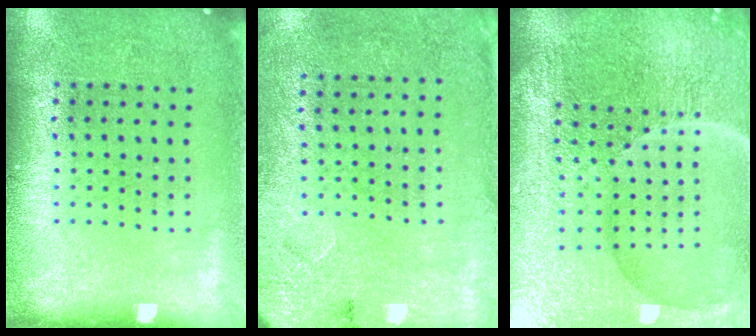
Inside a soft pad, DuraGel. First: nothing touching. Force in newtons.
{"total": 2.7, "press": 2.2, "slide": 1.5}
{"total": 7.2, "press": 6.3, "slide": 3.4}